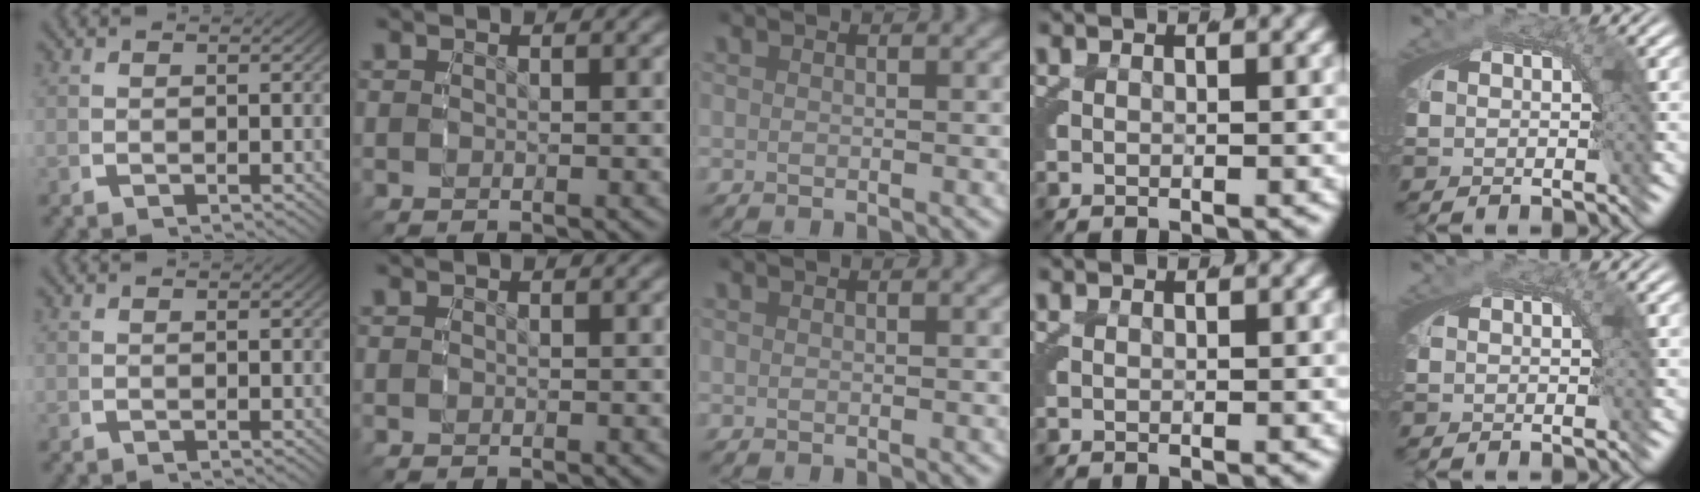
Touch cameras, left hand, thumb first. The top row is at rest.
{}